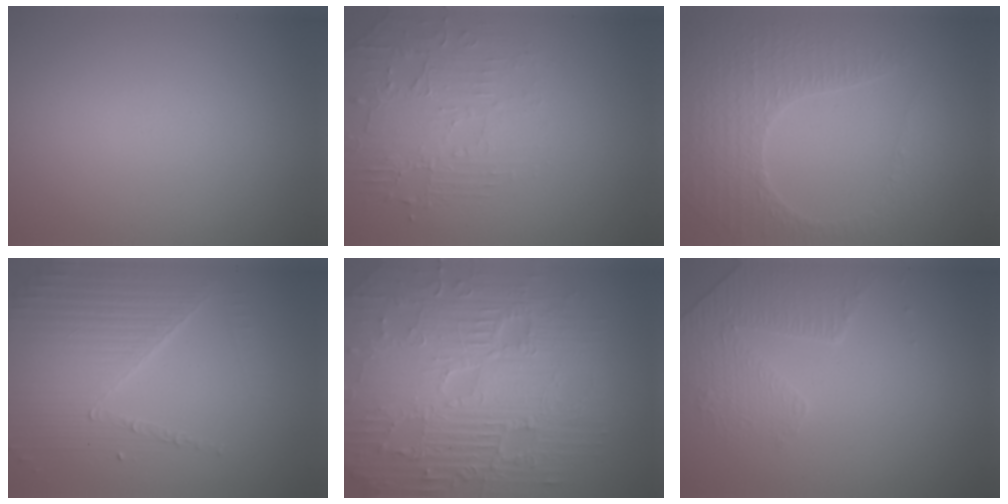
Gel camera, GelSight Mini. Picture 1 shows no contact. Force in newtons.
{"total": 2.2, "press": 1.7, "slide": 1.5}
{"total": 4.6, "press": 3.3, "slide": 3.2}
{"total": 3.9, "press": 3.6, "slide": 1.6}
{"total": 11.9, "press": 7.7, "slide": 9.1}
{"total": 1.8, "press": 1.4, "slide": 1.0}